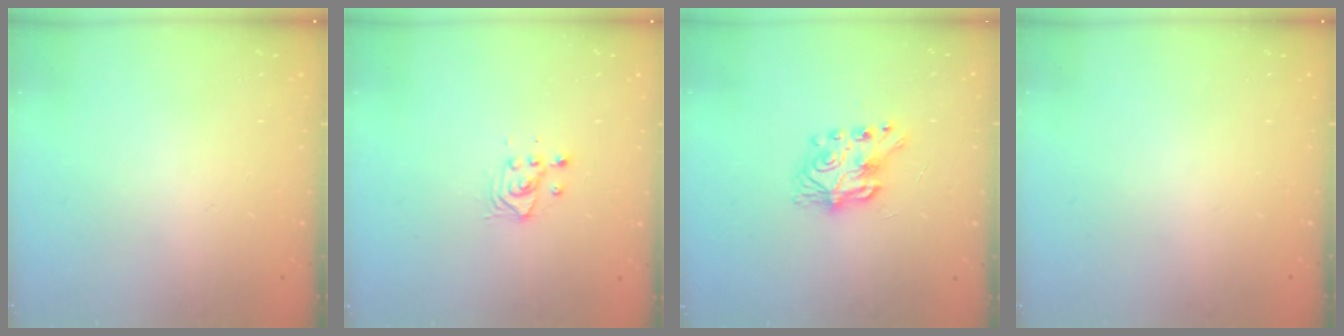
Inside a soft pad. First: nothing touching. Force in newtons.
{"total": 3.7, "press": 3.7, "slide": 0.3}
{"total": 7.9, "press": 7.9, "slide": 0.3}
{"total": 0.0}